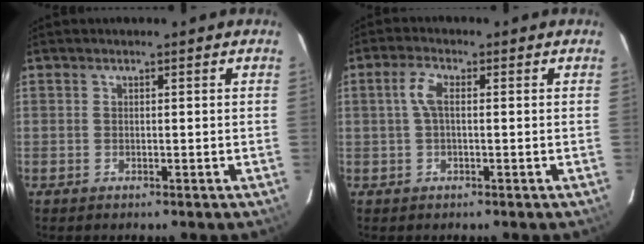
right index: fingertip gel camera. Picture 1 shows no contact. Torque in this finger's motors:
{"motor_torque": [0.27, -0.05, 0.28, 0.07]}